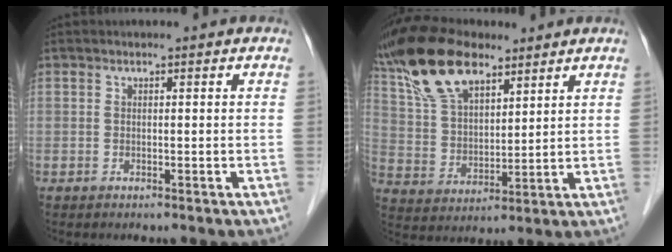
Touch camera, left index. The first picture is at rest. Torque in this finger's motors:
{"motor_torque": [0.86, -0.52, 0.65, 0.16]}